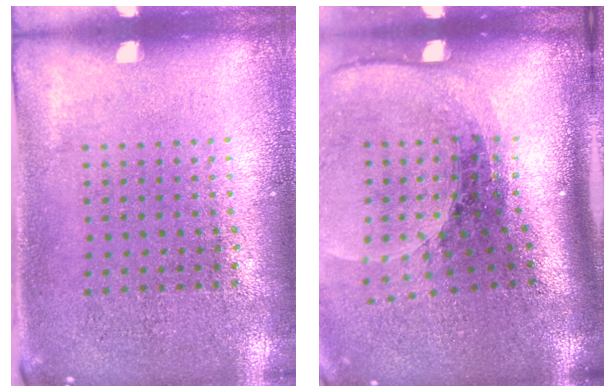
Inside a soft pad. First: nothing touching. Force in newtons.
{"total": 2.6, "press": 1.9, "slide": 1.8}